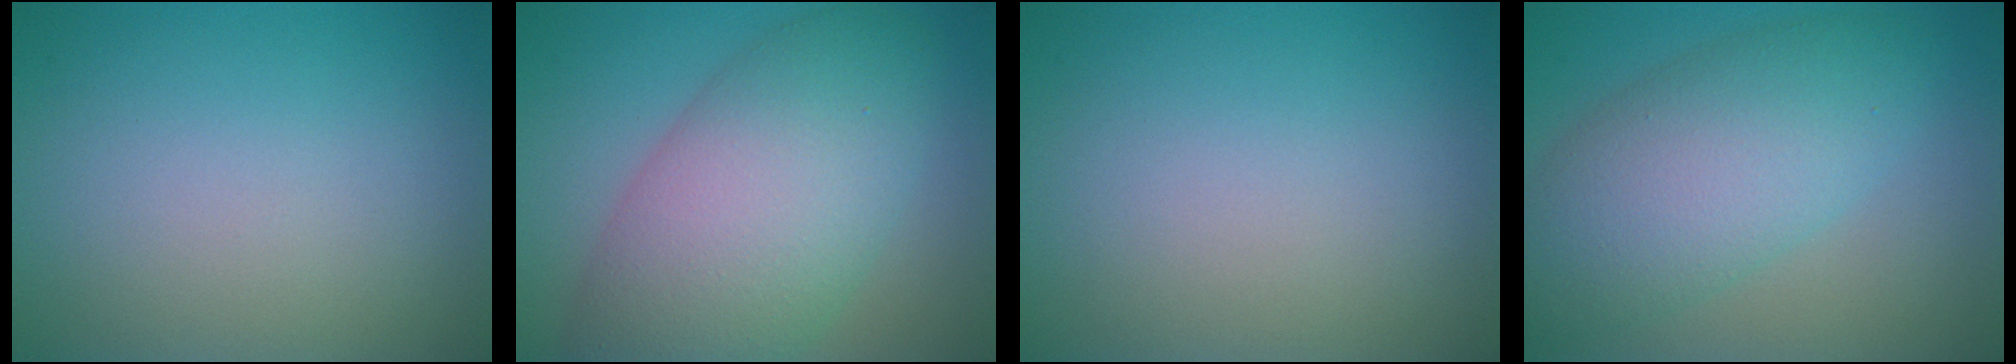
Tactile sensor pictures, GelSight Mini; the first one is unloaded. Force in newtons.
{"total": 10.0, "press": 10.0, "slide": 0.3}
{"total": 0.0}
{"total": 7.5, "press": 7.5, "slide": 0.3}